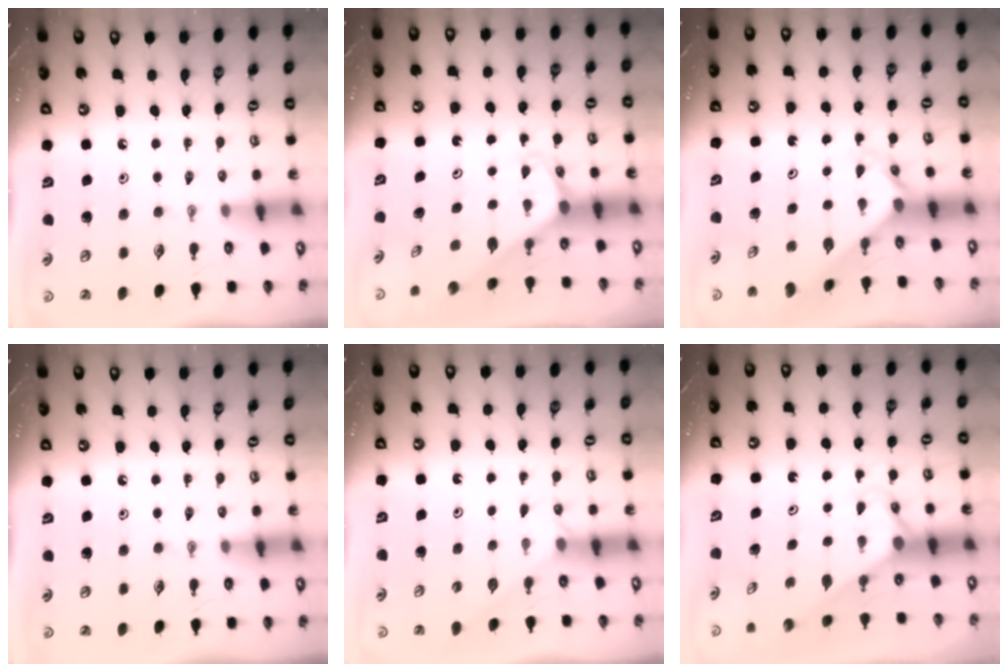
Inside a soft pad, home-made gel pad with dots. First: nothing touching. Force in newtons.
{"total": 1.8, "press": 1.8, "slide": 0.1}
{"total": 2.4, "press": 2.4, "slide": 0.2}
{"total": 0.0}
{"total": 1.9, "press": 1.9, "slide": 0.3}
{"total": 3.0, "press": 3.0, "slide": 0.0}